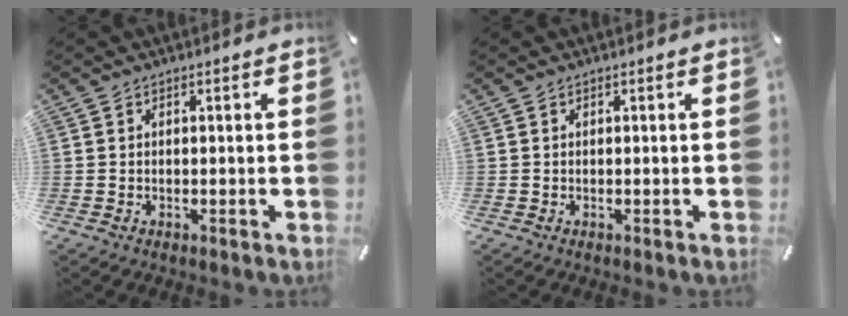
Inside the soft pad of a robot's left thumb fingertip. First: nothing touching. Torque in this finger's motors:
{"motor_torque": [0.00, 0.00, -0.14, -0.06, 0.00]}